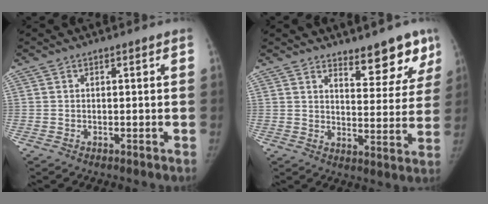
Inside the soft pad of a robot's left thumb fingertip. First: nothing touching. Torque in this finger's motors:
{"motor_torque": [0.49, 0.59, 0.02, 0.33, -0.05]}